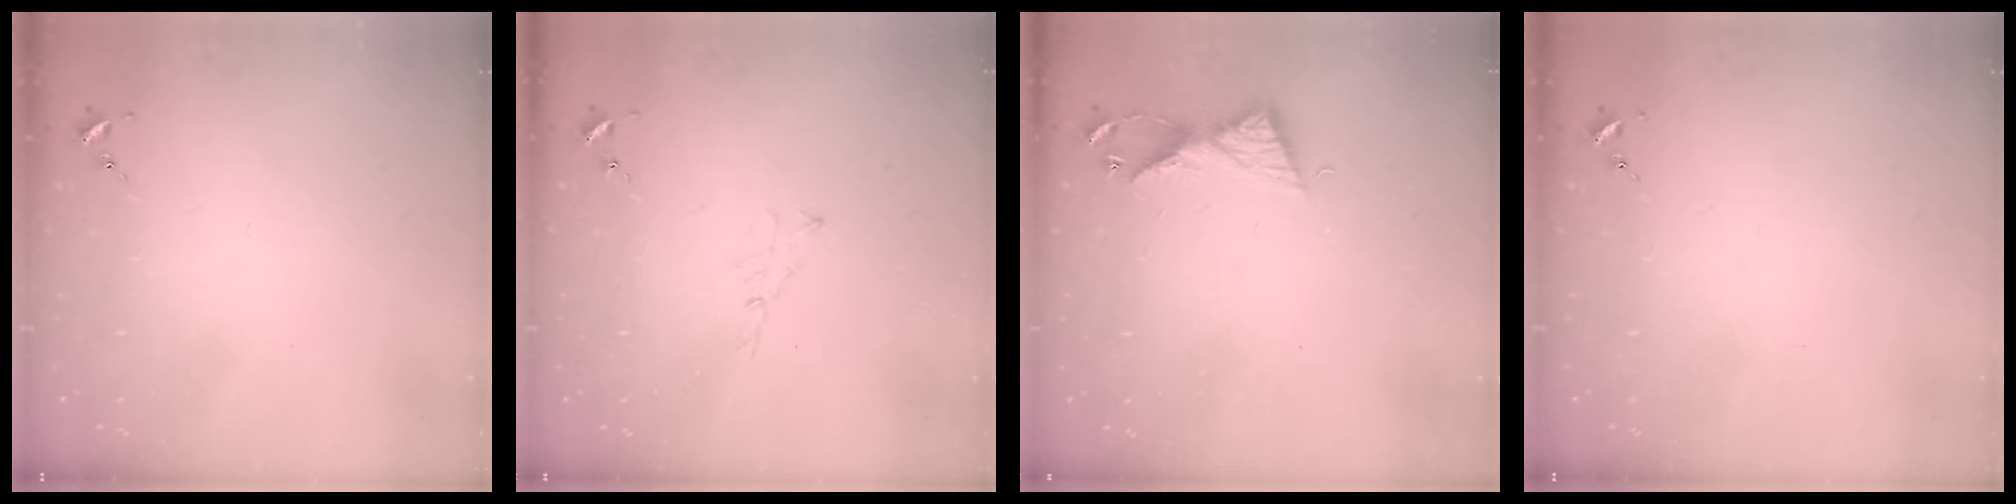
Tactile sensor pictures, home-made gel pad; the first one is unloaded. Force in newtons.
{"total": 3.0, "press": 3.0, "slide": 0.3}
{"total": 7.6, "press": 7.6, "slide": 0.4}
{"total": 0.0}